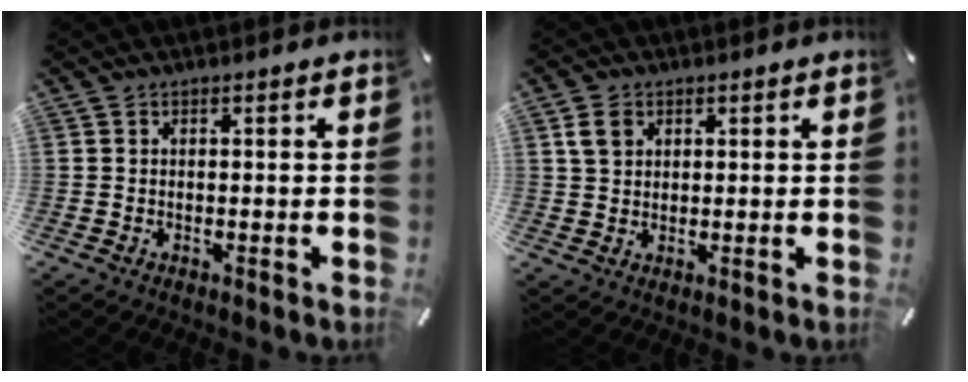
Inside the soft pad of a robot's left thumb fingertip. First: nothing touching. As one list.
[{"total": 3.9, "force": [1.7, 3.1, 1.6], "torque": [-0.030, 0.002, 0.030]}]